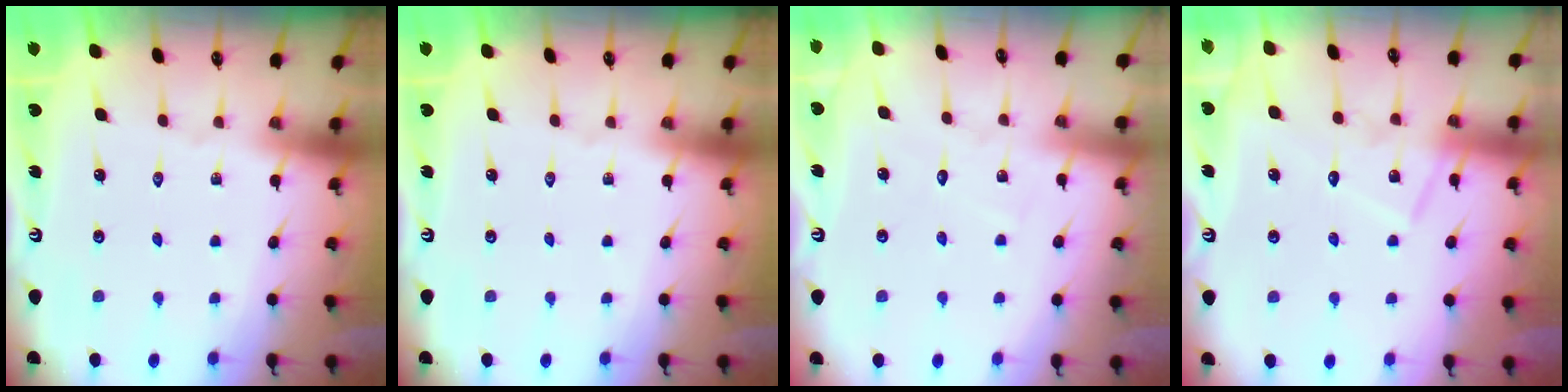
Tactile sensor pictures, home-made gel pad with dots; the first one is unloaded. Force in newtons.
{"total": 0.0}
{"total": 4.7, "press": 4.7, "slide": 0.3}
{"total": 11.5, "press": 11.4, "slide": 1.0}